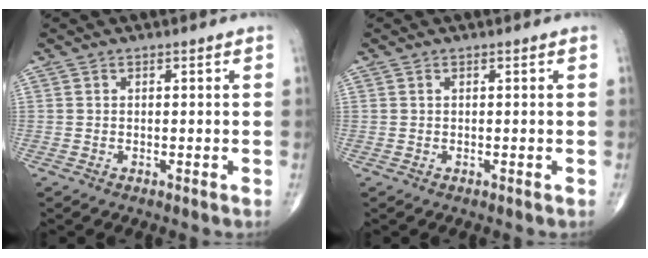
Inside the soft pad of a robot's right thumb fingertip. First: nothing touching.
{"total": 0.0}